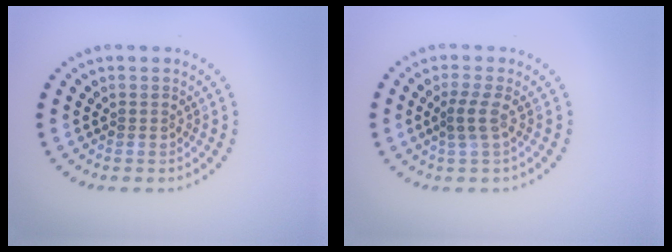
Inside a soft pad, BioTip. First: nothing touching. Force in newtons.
{"total": 1.5, "press": 1.2, "slide": 0.9}